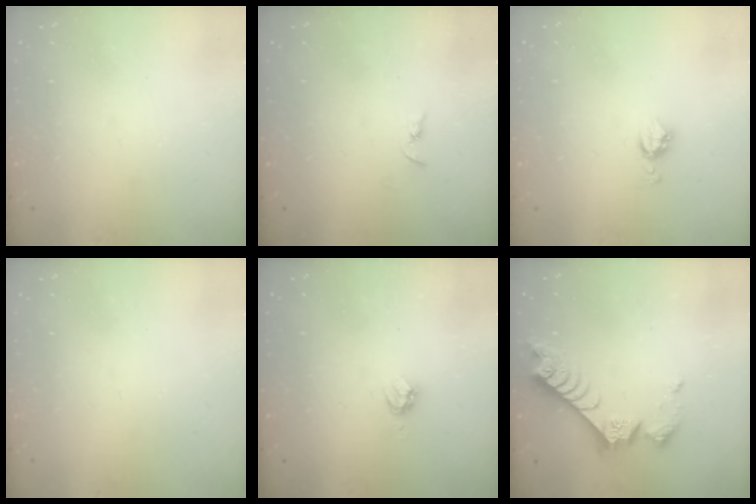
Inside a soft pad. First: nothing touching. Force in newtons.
{"total": 2.2, "press": 2.2, "slide": 0.2}
{"total": 4.6, "press": 4.6, "slide": 0.4}
{"total": 0.7, "press": 0.7, "slide": 0.1}
{"total": 4.5, "press": 4.5, "slide": 0.5}
{"total": 8.4, "press": 8.4, "slide": 0.3}